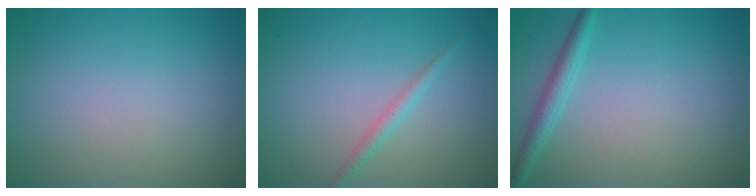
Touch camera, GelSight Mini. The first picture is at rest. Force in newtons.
{"total": 1.3, "press": 1.3, "slide": 0.0}
{"total": 2.0, "press": 2.0, "slide": 0.1}